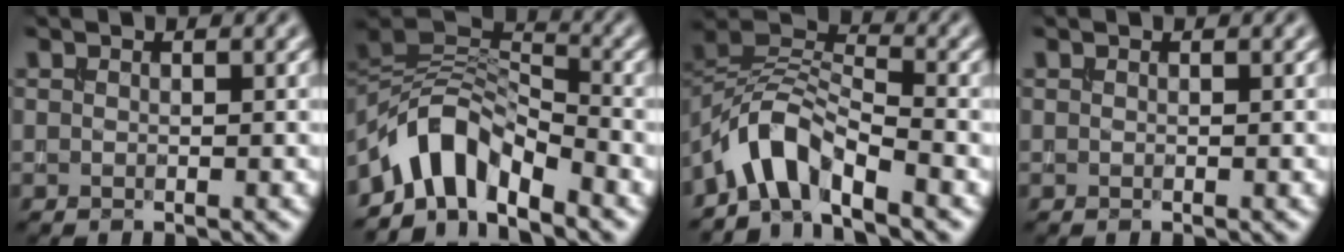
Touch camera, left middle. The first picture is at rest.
{"total": 6.2, "force": [-4.7, 2.6, 3.2], "torque": [-0.039, 0.005, -0.098]}
{"total": 5.1, "force": [-4.0, 1.5, 2.7], "torque": [-0.044, 0.010, -0.087]}
{"total": 0.0}